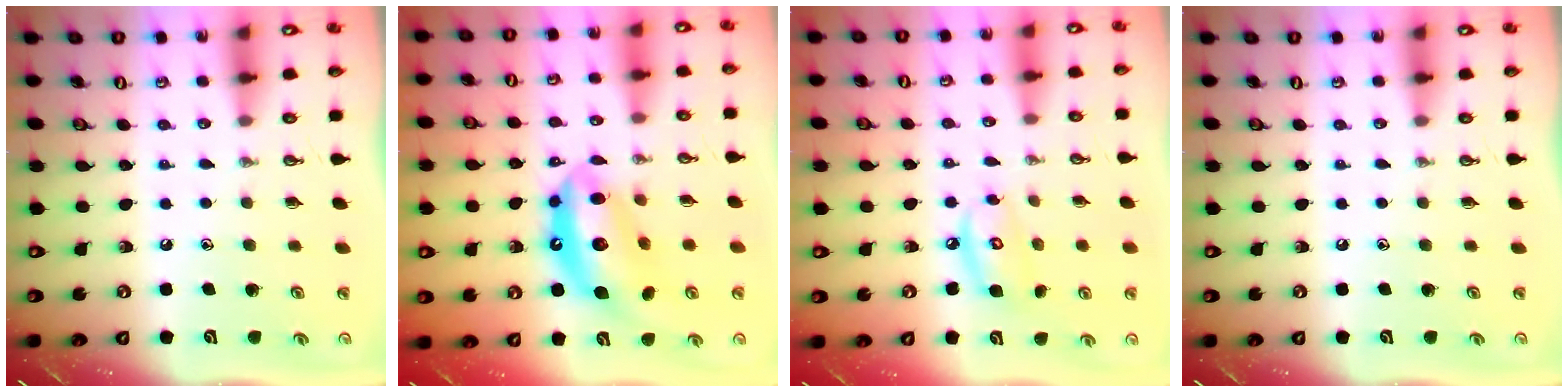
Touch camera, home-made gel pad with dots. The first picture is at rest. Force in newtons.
{"total": 14.8, "press": 14.7, "slide": 1.4}
{"total": 8.6, "press": 8.6, "slide": 0.6}
{"total": 0.0}